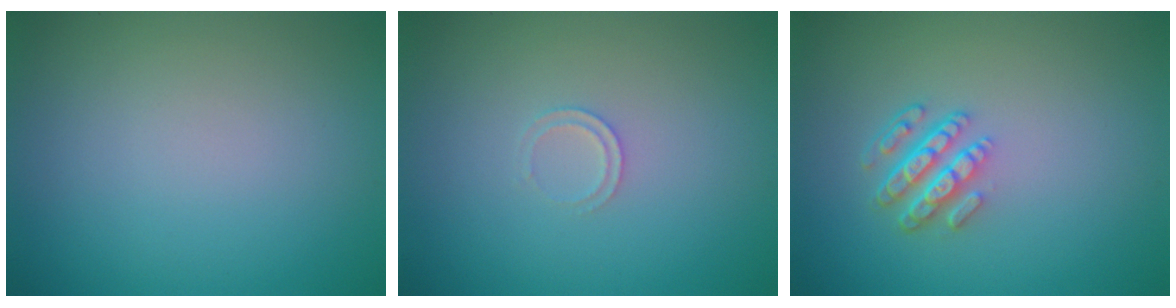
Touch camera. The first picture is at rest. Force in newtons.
{"total": 0.9, "press": 0.9, "slide": 0.1}
{"total": 4.0, "press": 3.0, "slide": 2.7}